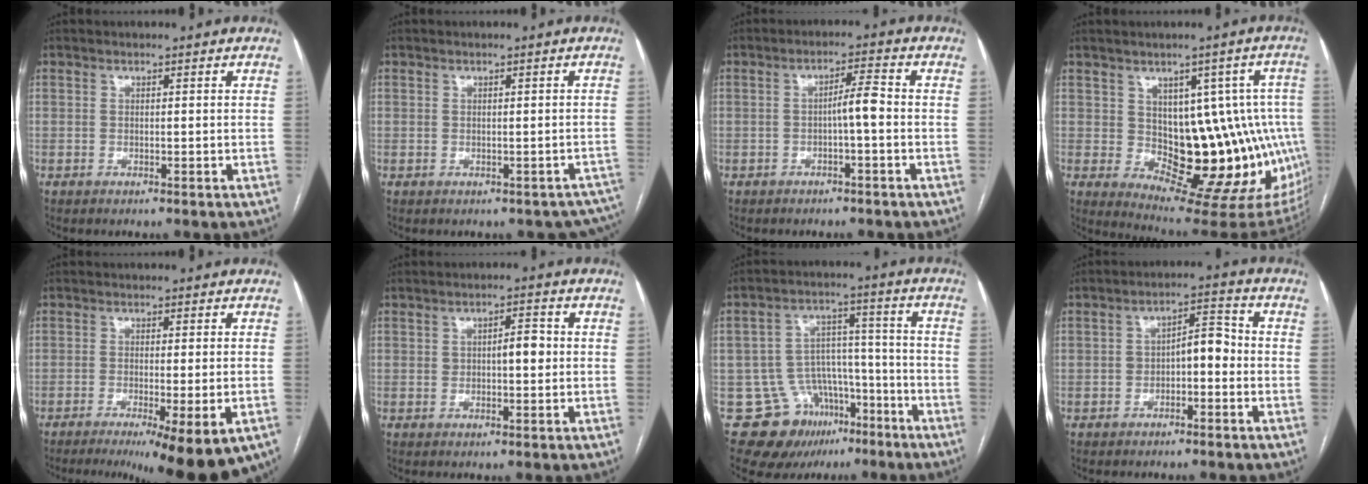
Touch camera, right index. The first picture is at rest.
{"total": 4.9, "force": [-2.9, 3.7, 1.3], "torque": [0.008, 0.019, -0.028]}
{"total": 3.6, "force": [-0.9, 0.1, 3.5], "torque": [-0.054, 0.009, -0.015]}
{"total": 16.1, "force": [-0.5, 8.3, 13.7], "torque": [-0.128, 0.020, 0.013]}
{"total": 13.9, "force": [-9.3, 1.7, 10.2], "torque": [-0.098, -0.026, -0.129]}
{"total": 3.5, "force": [0.2, 1.3, 3.3], "torque": [-0.052, 0.012, 0.004]}
{"total": 12.4, "force": [-7.5, 9.2, 3.4], "torque": [-0.048, 0.066, -0.103]}
{"total": 5.1, "force": [-1.3, 2.2, 4.4], "torque": [-0.073, 0.028, -0.021]}